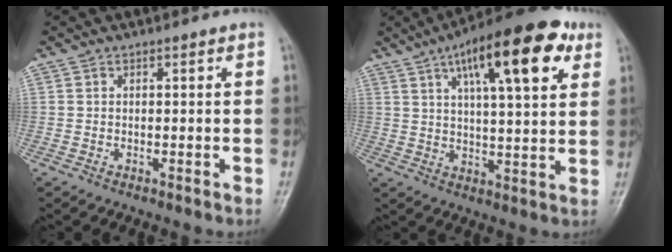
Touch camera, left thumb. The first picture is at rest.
{"total": 18.7, "force": [8.8, 5.8, 15.4], "torque": [-0.209, -0.011, 0.130]}